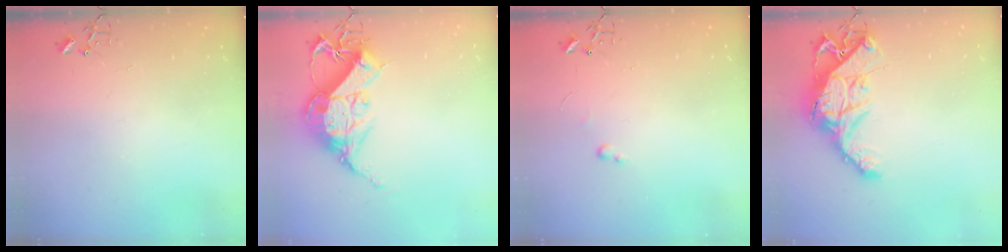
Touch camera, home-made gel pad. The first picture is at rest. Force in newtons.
{"total": 15.7, "press": 15.6, "slide": 1.4}
{"total": 2.6, "press": 2.6, "slide": 0.4}
{"total": 16.1, "press": 16.0, "slide": 1.6}